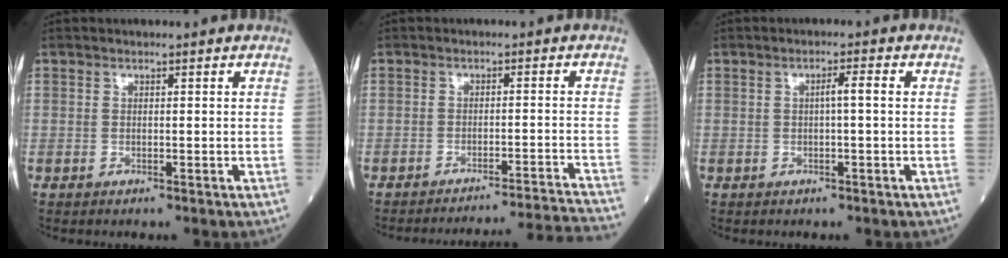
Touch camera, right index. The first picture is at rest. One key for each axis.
{"total": 14.9, "fx": -14.2, "fy": -4.0, "fz": 1.6, "tx": 0.006, "ty": -0.021, "tz": -0.179}
{"total": 2.0, "fx": 0.0, "fy": -0.1, "fz": 2.0, "tx": -0.031, "ty": 0.005, "tz": 0.000}